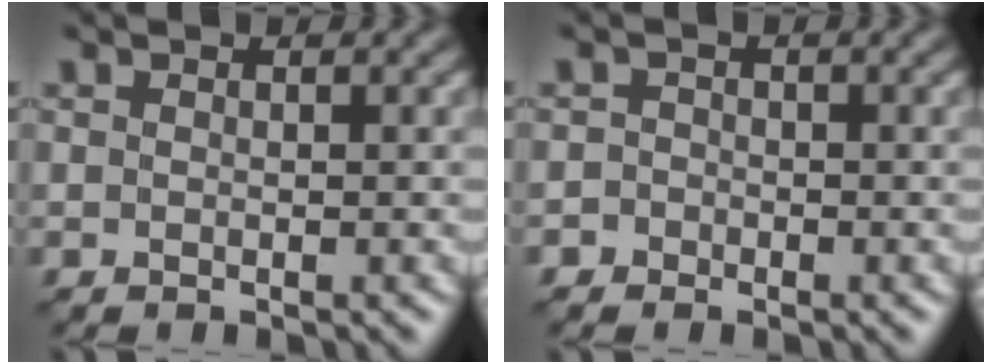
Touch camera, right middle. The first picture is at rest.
{"total": 1.2, "force": [-0.6, 1.0, 0.1], "torque": [0.008, 0.004, -0.016]}